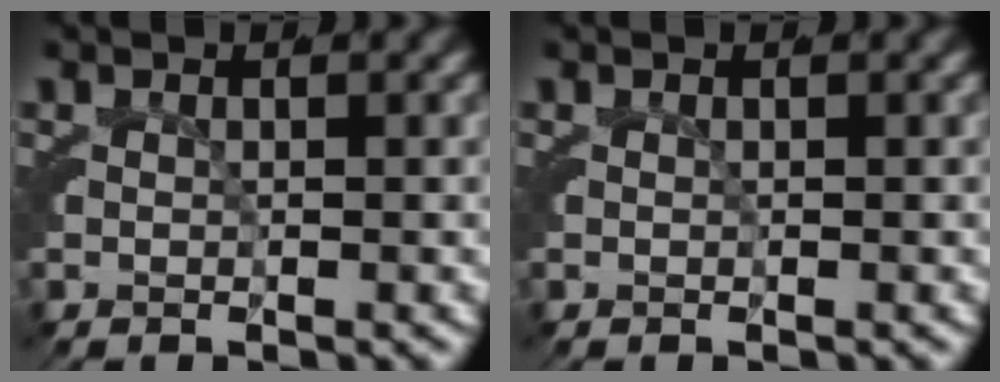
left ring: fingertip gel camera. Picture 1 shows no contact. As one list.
[{"total": 0.0}]